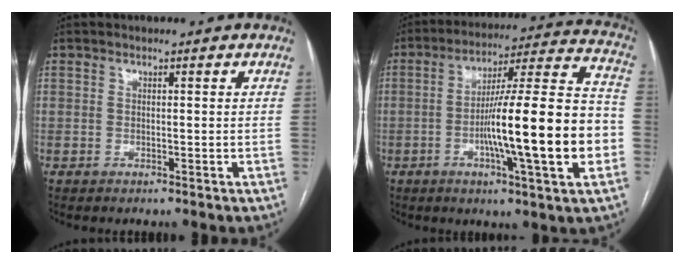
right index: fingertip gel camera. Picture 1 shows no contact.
{"total": 20.1, "force": [-4.5, 0.8, 19.5], "torque": [-0.289, 0.011, -0.067]}